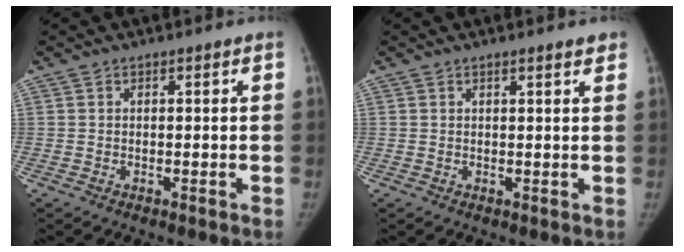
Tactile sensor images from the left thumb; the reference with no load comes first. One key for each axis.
{"total": 2.0, "fx": 1.5, "fy": 0.3, "fz": 1.2, "tx": -0.012, "ty": -0.004, "tz": 0.018}